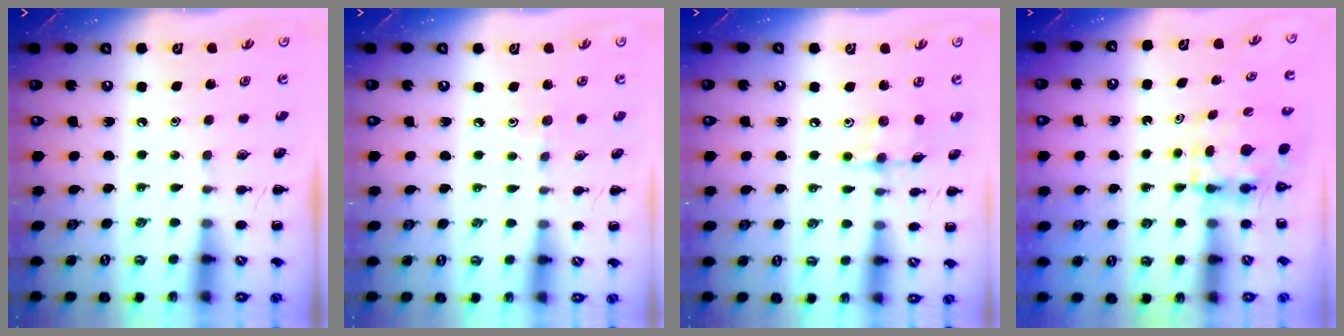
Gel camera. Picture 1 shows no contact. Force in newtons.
{"total": 3.7, "press": 3.3, "slide": 1.6}
{"total": 7.6, "press": 7.6, "slide": 0.8}
{"total": 3.9, "press": 3.9, "slide": 0.3}